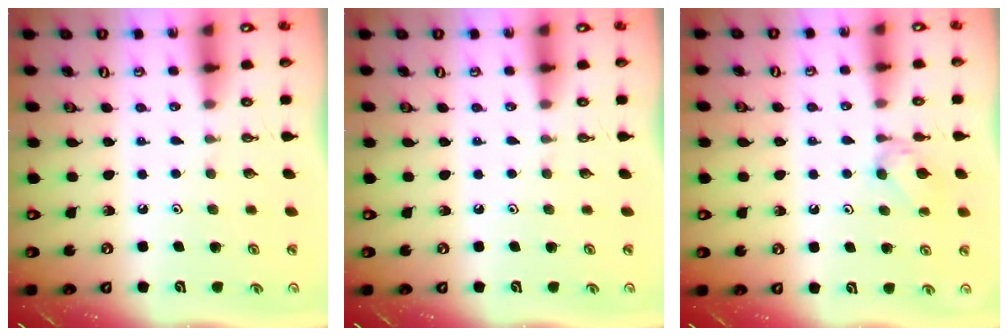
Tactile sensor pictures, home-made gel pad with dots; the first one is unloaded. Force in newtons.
{"total": 0.0}
{"total": 4.5, "press": 4.5, "slide": 0.5}